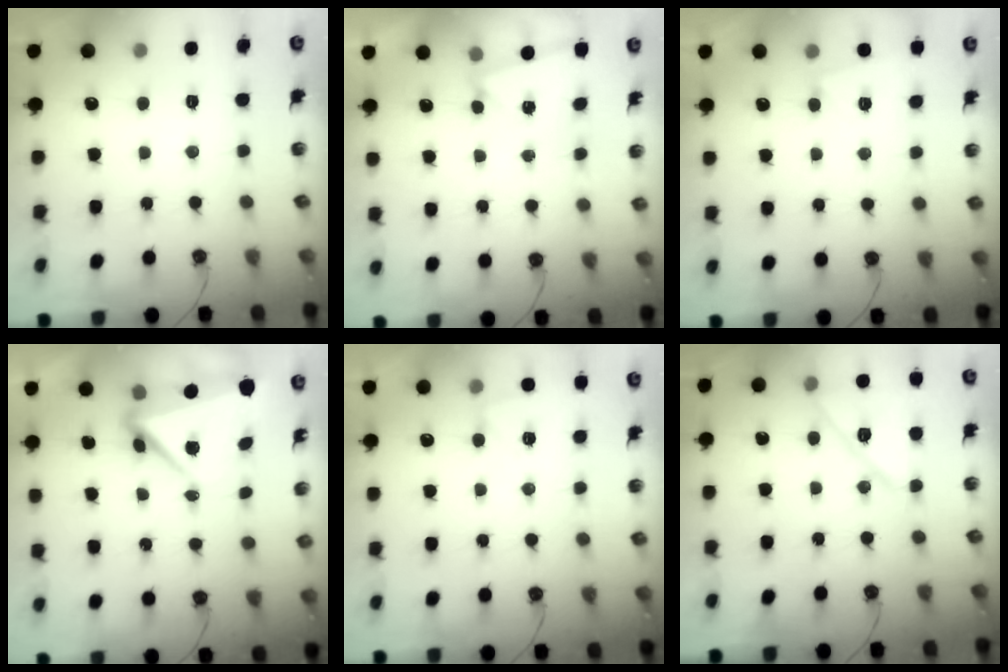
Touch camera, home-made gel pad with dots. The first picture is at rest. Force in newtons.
{"total": 2.5, "press": 2.4, "slide": 0.9}
{"total": 2.6, "press": 2.6, "slide": 0.7}
{"total": 6.4, "press": 6.3, "slide": 1.2}
{"total": 3.9, "press": 3.4, "slide": 2.0}
{"total": 12.7, "press": 12.5, "slide": 2.5}